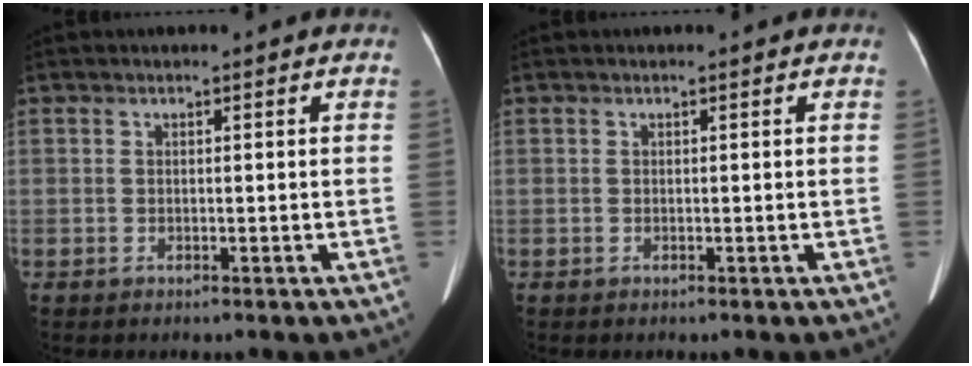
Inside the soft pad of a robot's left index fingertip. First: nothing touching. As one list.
[{"total": 0.0}]